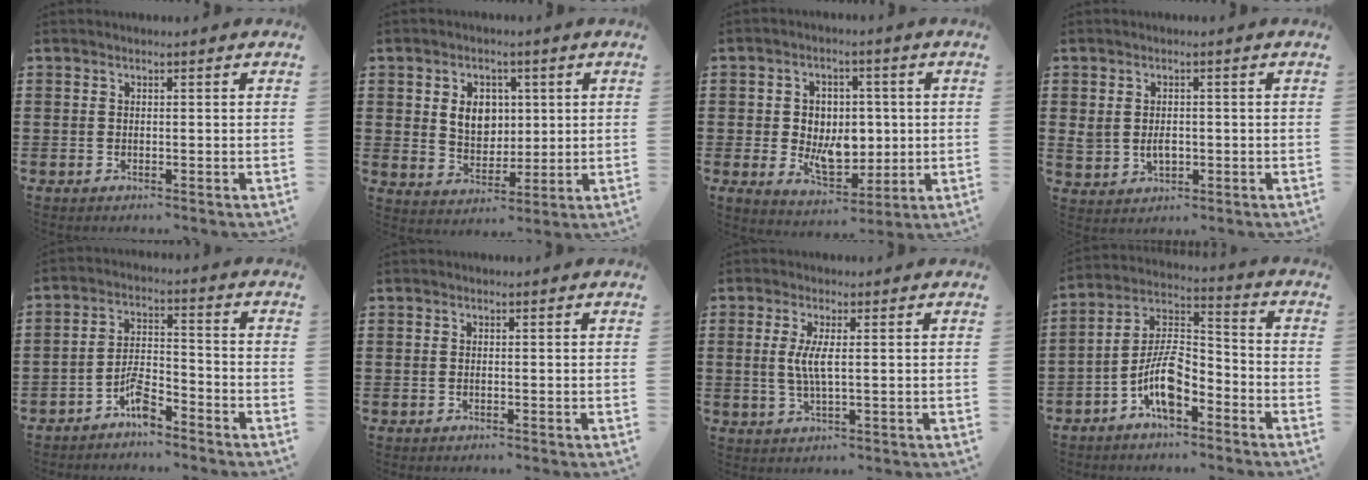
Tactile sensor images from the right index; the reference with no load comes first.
{"total": 6.0, "force": [1.2, 4.7, 3.5], "torque": [-0.069, 0.008, 0.016]}
{"total": 7.5, "force": [-0.1, 5.8, 4.7], "torque": [-0.088, 0.012, -0.002]}
{"total": 3.4, "force": [-0.1, 2.4, 2.3], "torque": [-0.049, 0.008, -0.003]}
{"total": 5.3, "force": [-4.1, 1.5, 2.9], "torque": [-0.064, 0.007, -0.081]}
{"total": 0.0}
{"total": 3.9, "force": [0.4, 0.6, 3.9], "torque": [-0.081, -0.005, 0.003]}
{"total": 9.2, "force": [-5.0, 3.8, 6.7], "torque": [-0.152, 0.002, -0.099]}